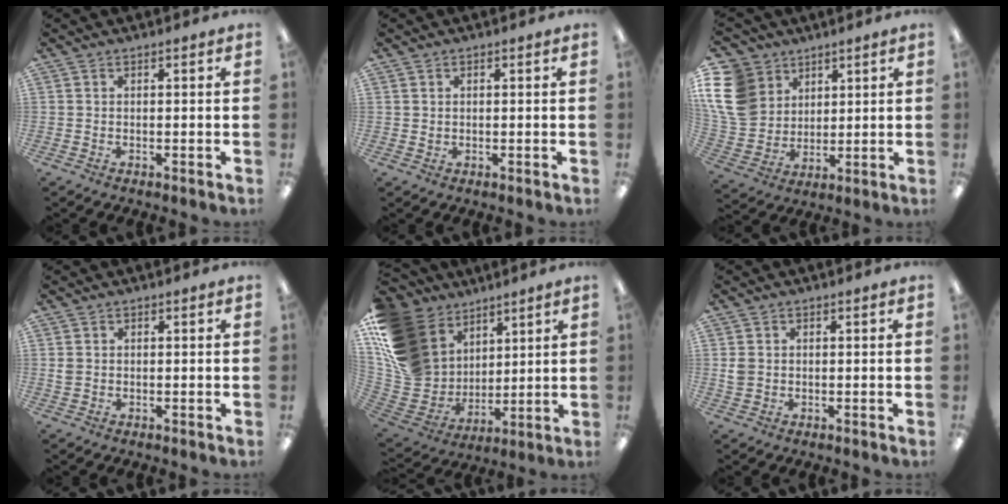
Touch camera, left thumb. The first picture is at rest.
{"total": 0.8, "force": [0.4, 0.7, 0.1], "torque": [-0.003, 0.006, 0.006]}
{"total": 14.5, "force": [5.7, 11.9, 6.0], "torque": [-0.150, -0.026, 0.113]}
{"total": 1.4, "force": [0.1, 1.2, 0.7], "torque": [-0.014, 0.005, 0.000]}
{"total": 20.2, "force": [8.8, 16.0, 8.7], "torque": [-0.192, -0.044, 0.186]}
{"total": 2.6, "force": [0.2, 2.3, 1.2], "torque": [-0.014, 0.002, 0.002]}